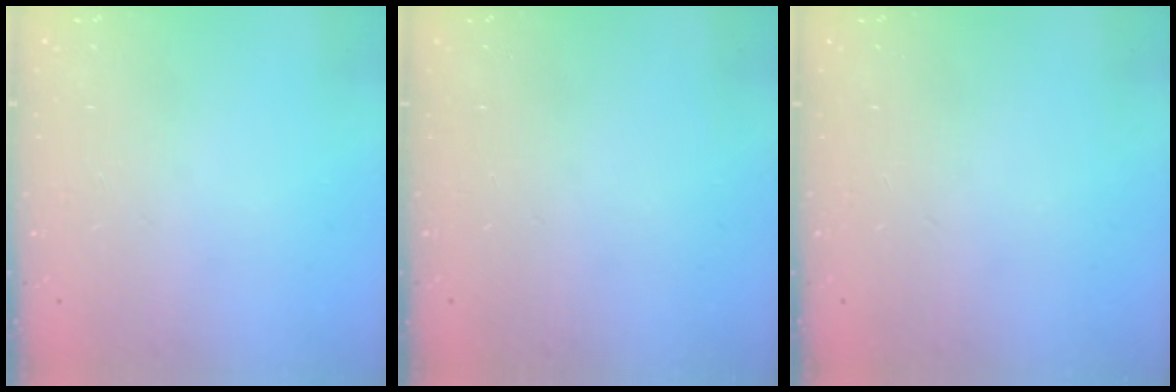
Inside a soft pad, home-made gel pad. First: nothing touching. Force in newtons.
{"total": 0.0}
{"total": 0.0}